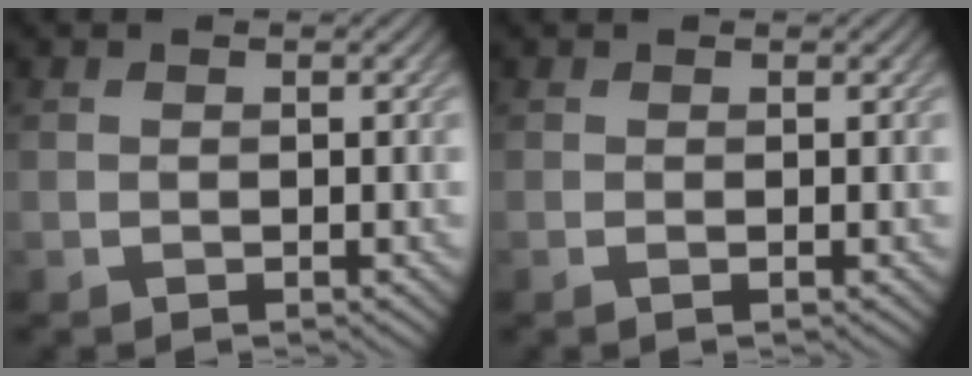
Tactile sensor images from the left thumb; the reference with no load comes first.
{"total": 0.5, "force": [-0.1, 0.0, 0.5], "torque": [-0.013, -0.004, -0.003]}